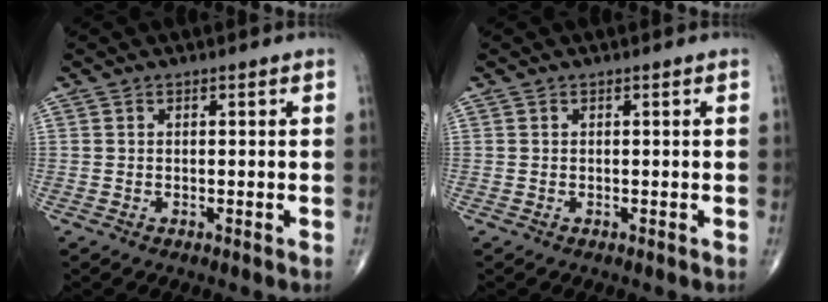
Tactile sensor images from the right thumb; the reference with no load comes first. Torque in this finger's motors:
{"motor_torque": [0.00, 0.00, 0.00, 0.00, 0.00]}